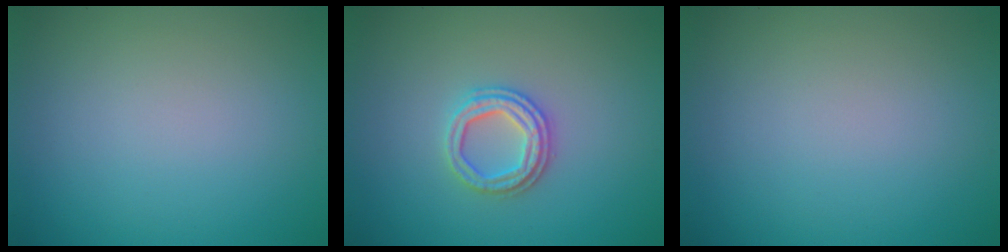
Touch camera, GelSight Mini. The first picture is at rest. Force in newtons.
{"total": 2.9, "press": 2.7, "slide": 1.0}
{"total": 0.0}